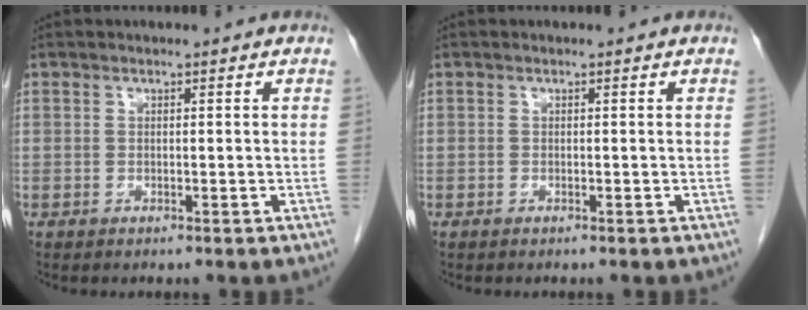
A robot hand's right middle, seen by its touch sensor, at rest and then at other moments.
{"total": 0.0}